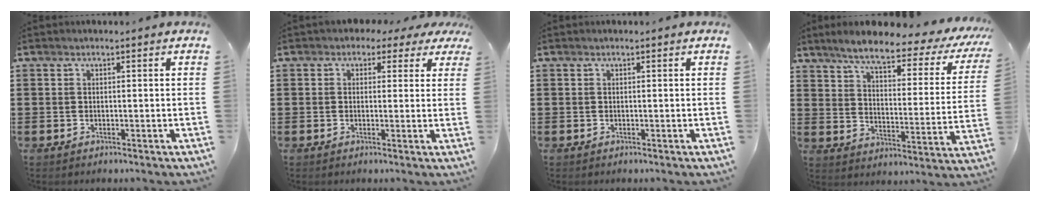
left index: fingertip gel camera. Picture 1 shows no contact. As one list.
[{"total": 2.0, "force": [1.0, 1.5, 0.8], "torque": [-0.016, 0.007, 0.015]}, {"total": 0.0}, {"total": 7.2, "force": [5.6, 0.6, 4.4], "torque": [-0.104, -0.032, 0.087]}]